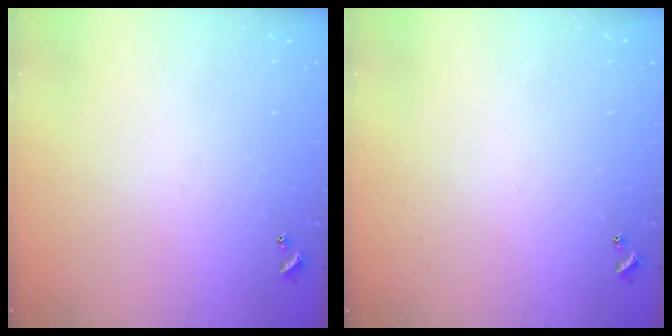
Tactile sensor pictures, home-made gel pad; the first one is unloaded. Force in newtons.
{"total": 0.0}